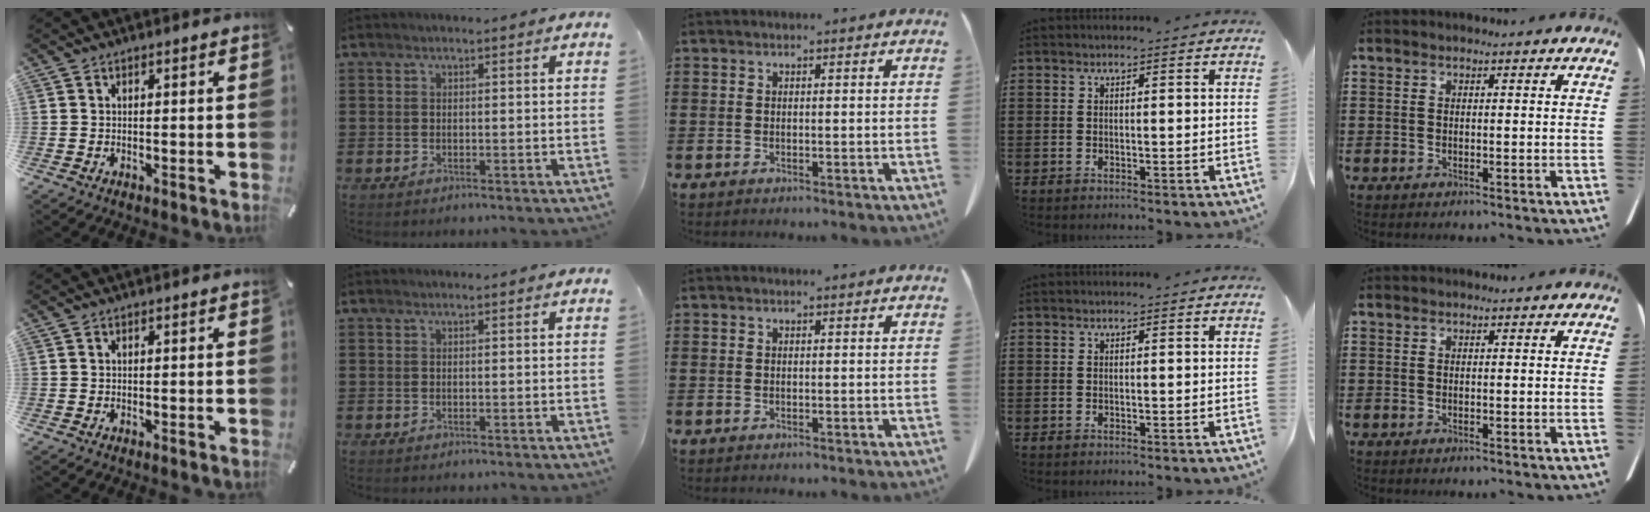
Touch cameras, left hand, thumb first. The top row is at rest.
{}